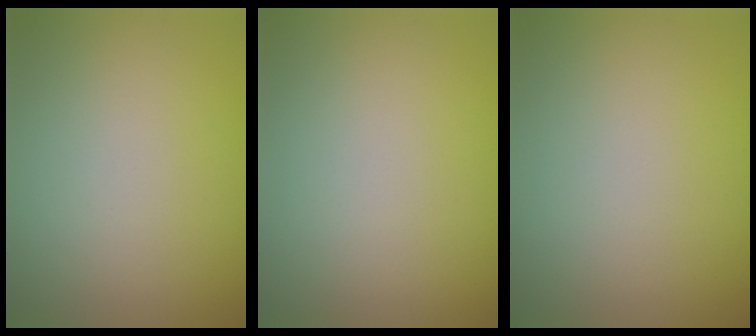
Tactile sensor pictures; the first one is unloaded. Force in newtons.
{"total": 0.0}
{"total": 0.0}